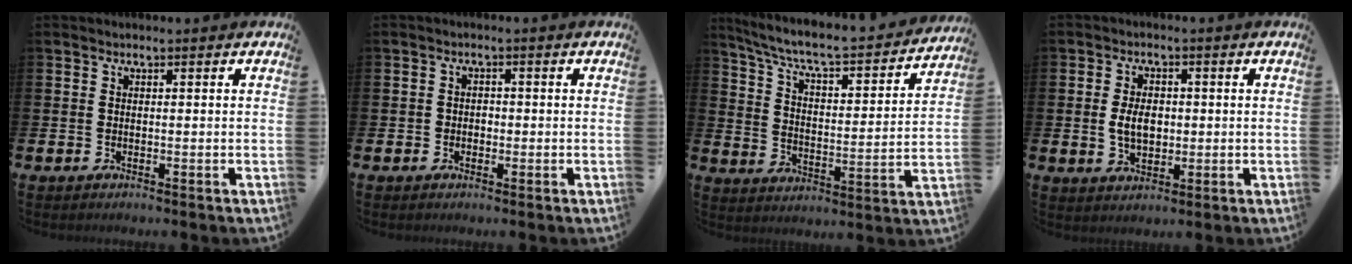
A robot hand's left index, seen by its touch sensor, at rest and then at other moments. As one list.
[{"total": 1.3, "force": [-0.4, 1.1, 0.4], "torque": [-0.006, 0.004, -0.012]}, {"total": 6.8, "force": [6.2, 1.1, 2.7], "torque": [-0.090, -0.048, 0.099]}, {"total": 4.3, "force": [0.2, 2.8, 3.2], "torque": [-0.046, 0.003, -0.003]}]